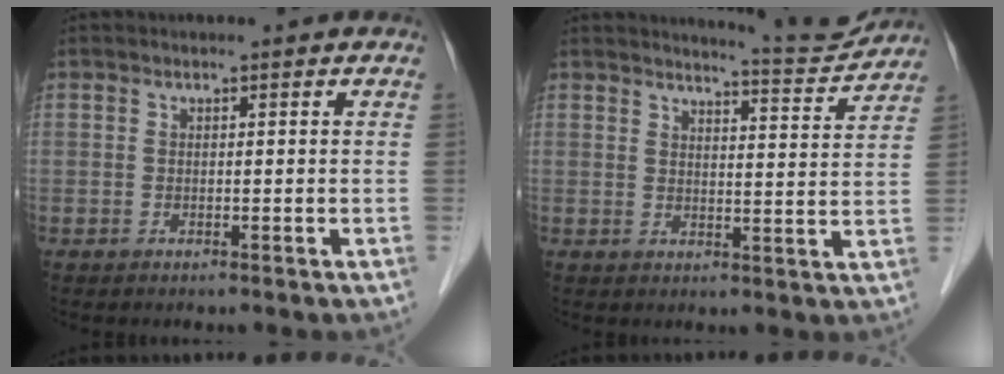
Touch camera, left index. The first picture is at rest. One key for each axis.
{"total": 6.6, "fx": 6.6, "fy": -0.6, "fz": 0.1, "tx": -0.017, "ty": -0.022, "tz": 0.086}